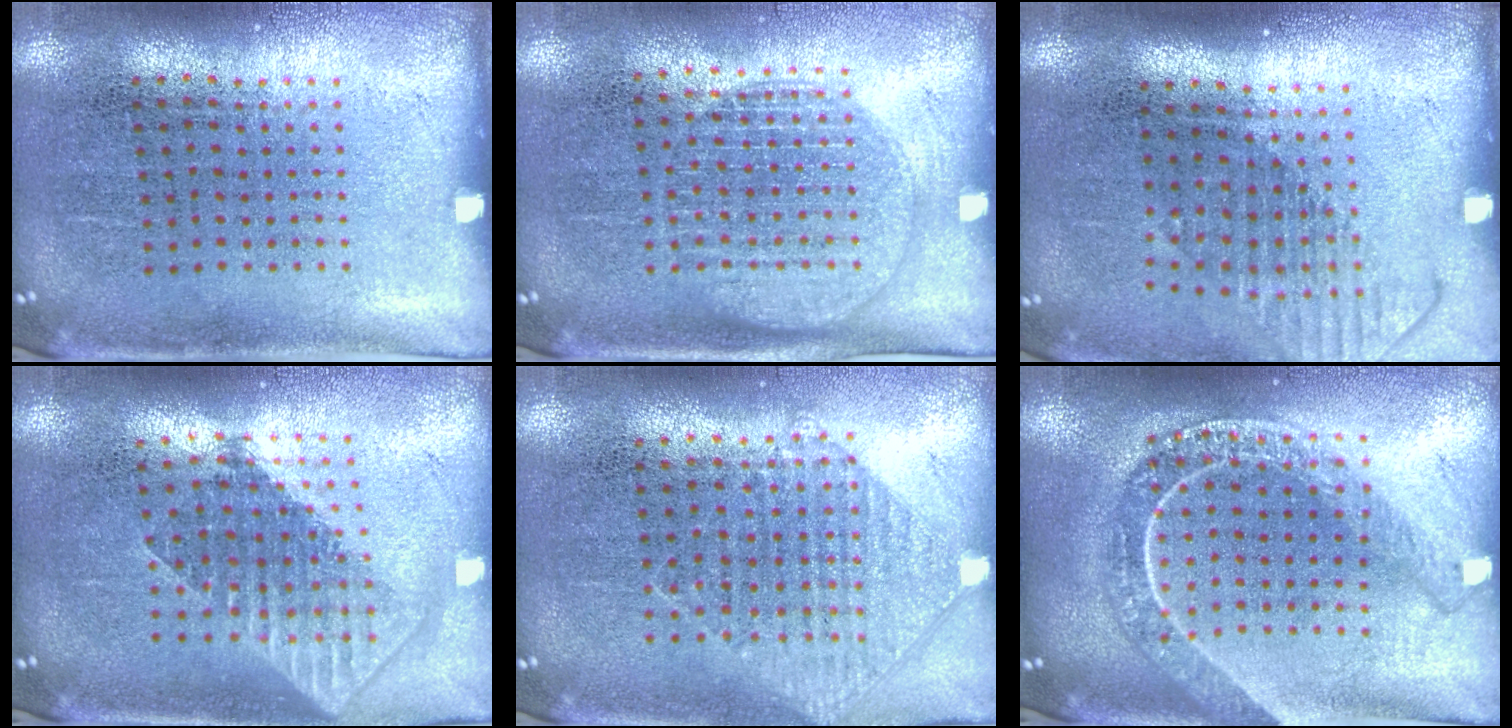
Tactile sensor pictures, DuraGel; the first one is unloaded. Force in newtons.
{"total": 1.6, "press": 1.4, "slide": 0.7}
{"total": 1.5, "press": 1.1, "slide": 0.9}
{"total": 1.8, "press": 1.4, "slide": 1.0}
{"total": 0.9, "press": 0.8, "slide": 0.3}
{"total": 2.2, "press": 1.9, "slide": 1.2}